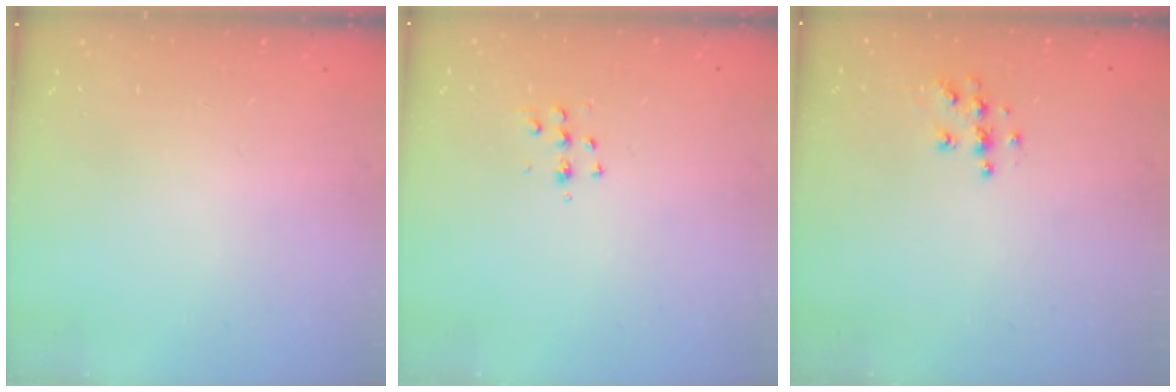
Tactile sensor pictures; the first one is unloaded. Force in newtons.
{"total": 5.5, "press": 5.5, "slide": 0.4}
{"total": 6.4, "press": 6.4, "slide": 0.2}